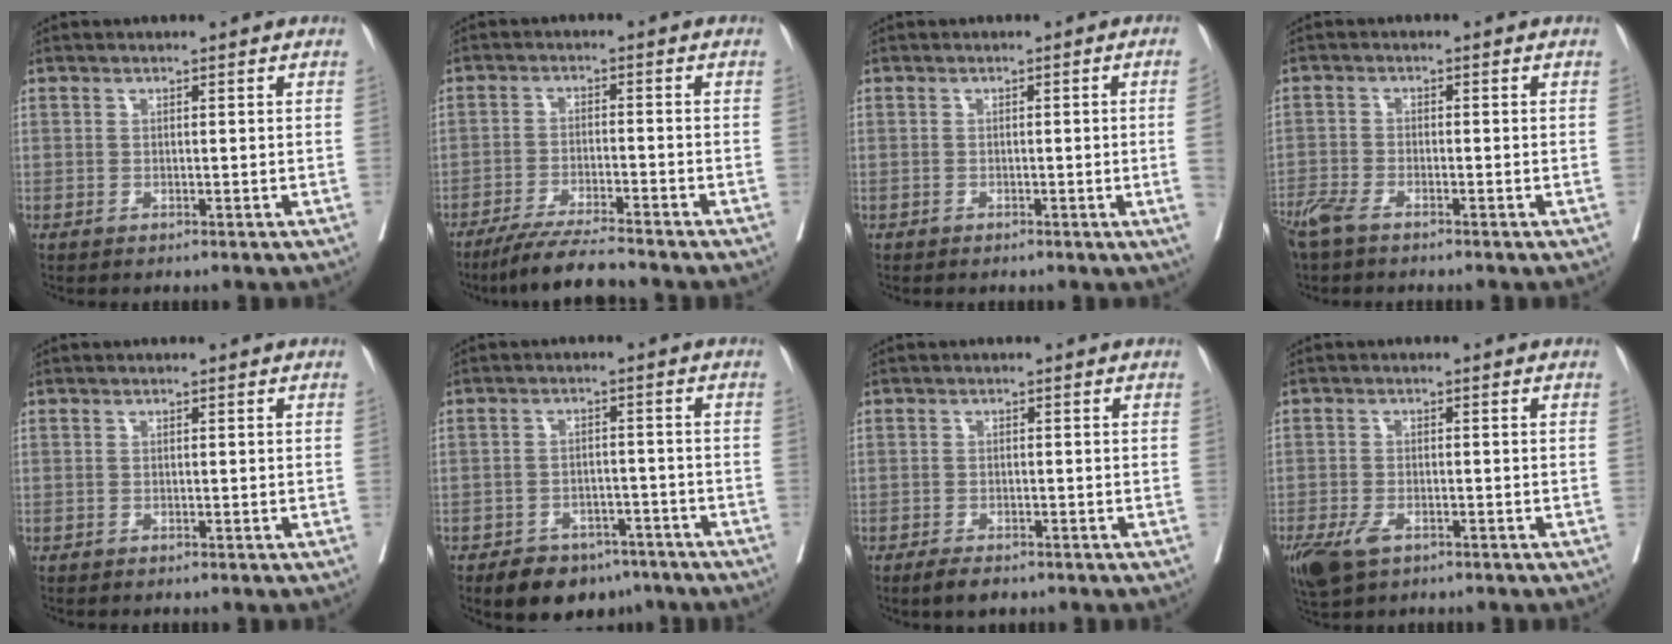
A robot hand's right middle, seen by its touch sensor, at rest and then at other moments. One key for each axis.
{"total": 7.8, "fx": -7.0, "fy": -0.9, "fz": 3.5, "tx": -0.054, "ty": -0.027, "tz": -0.121}
{"total": 3.1, "fx": -0.6, "fy": -1.2, "fz": 2.8, "tx": -0.038, "ty": -0.005, "tz": -0.007}
{"total": 4.2, "fx": -3.4, "fy": 1.1, "fz": 2.3, "tx": -0.050, "ty": -0.006, "tz": -0.068}
{"total": 0.0}
{"total": 8.8, "fx": -6.7, "fy": 4.8, "fz": 3.1, "tx": -0.039, "ty": 0.006, "tz": -0.095}
{"total": 3.0, "fx": -2.2, "fy": 1.0, "fz": 1.7, "tx": -0.033, "ty": -0.006, "tz": -0.033}
{"total": 6.4, "fx": -3.8, "fy": 3.3, "fz": 4.0, "tx": -0.079, "ty": -0.008, "tz": -0.064}